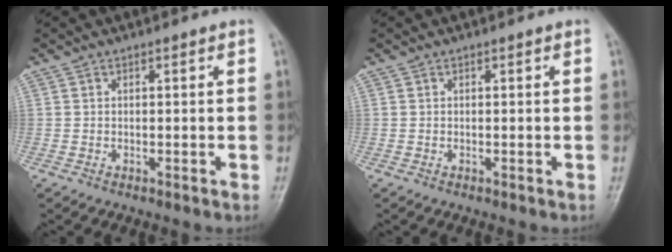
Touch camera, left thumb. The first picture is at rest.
{"total": 0.0}